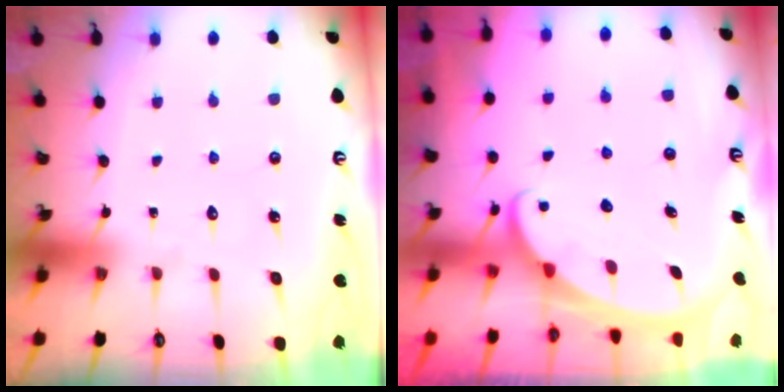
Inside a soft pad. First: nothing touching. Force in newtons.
{"total": 2.4, "press": 2.3, "slide": 0.3}